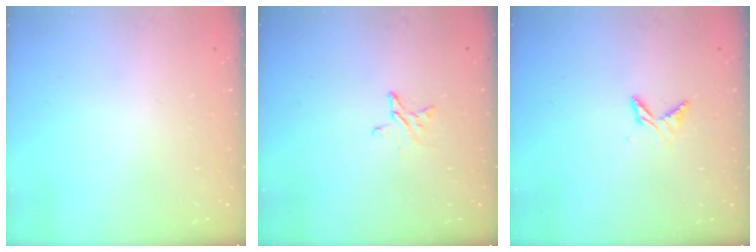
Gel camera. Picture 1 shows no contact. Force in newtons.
{"total": 4.4, "press": 4.3, "slide": 0.4}
{"total": 4.8, "press": 4.8, "slide": 0.5}